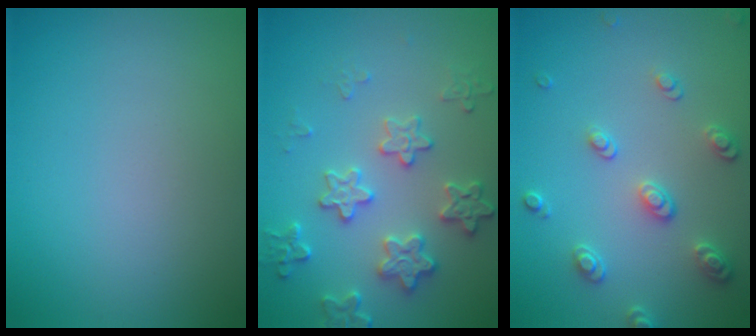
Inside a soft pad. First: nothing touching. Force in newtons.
{"total": 3.8, "press": 3.5, "slide": 1.7}
{"total": 2.7, "press": 2.6, "slide": 0.4}